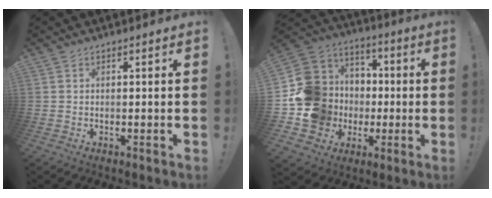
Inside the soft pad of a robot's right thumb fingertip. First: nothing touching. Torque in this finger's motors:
{"motor_torque": [2.59, 1.96, 0.91, -0.24, 0.07]}